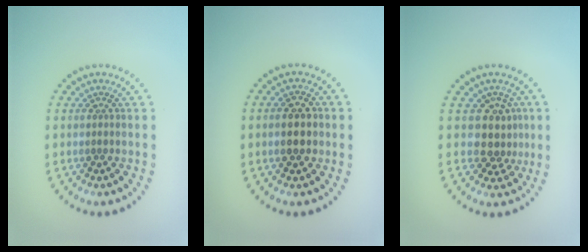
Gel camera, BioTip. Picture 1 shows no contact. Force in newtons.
{"total": 2.8, "press": 2.8, "slide": 0.3}
{"total": 3.0, "press": 2.3, "slide": 1.8}